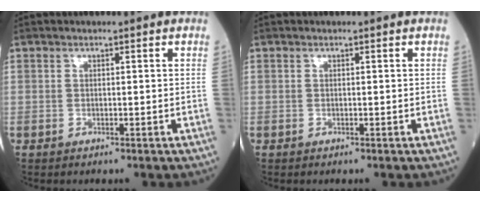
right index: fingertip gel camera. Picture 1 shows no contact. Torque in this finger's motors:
{"motor_torque": [0.01, 0.00, 0.00, 0.00]}